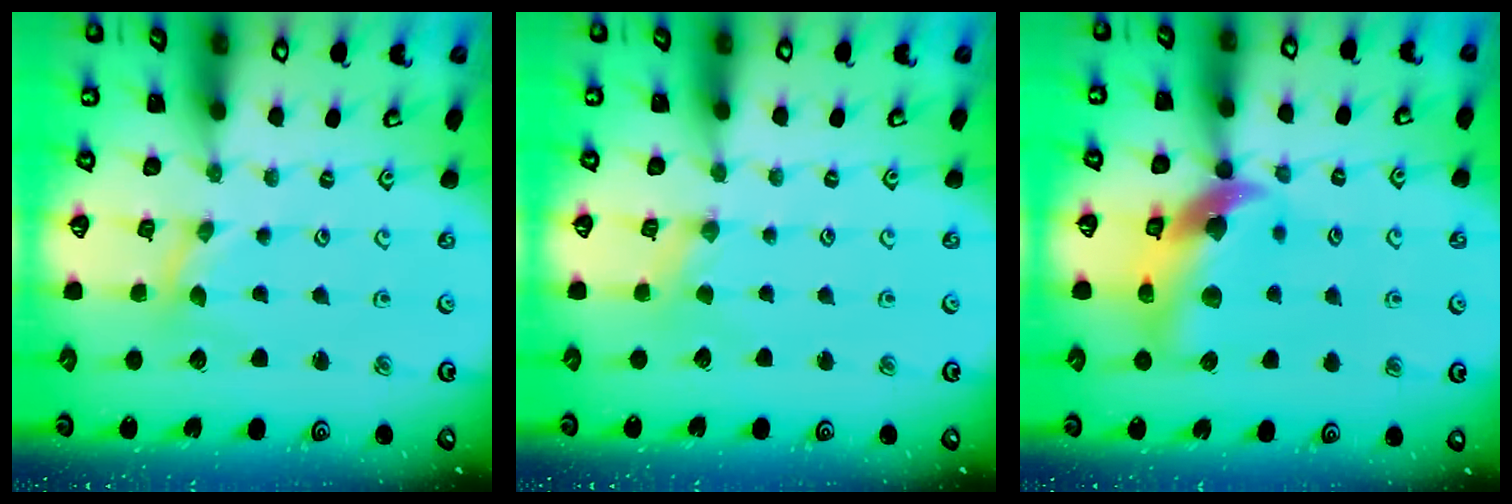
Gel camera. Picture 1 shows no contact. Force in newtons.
{"total": 0.0}
{"total": 13.7, "press": 13.6, "slide": 2.0}